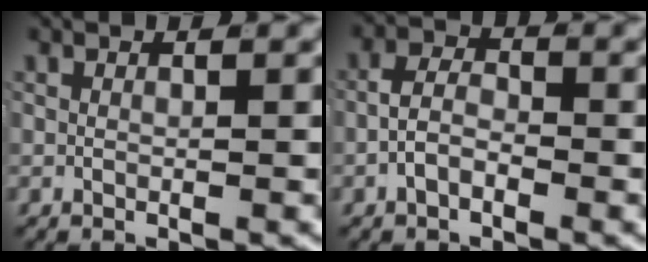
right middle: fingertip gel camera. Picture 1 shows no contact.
{"total": 2.3, "force": [-1.1, 1.3, 1.5], "torque": [-0.020, -0.002, -0.024]}